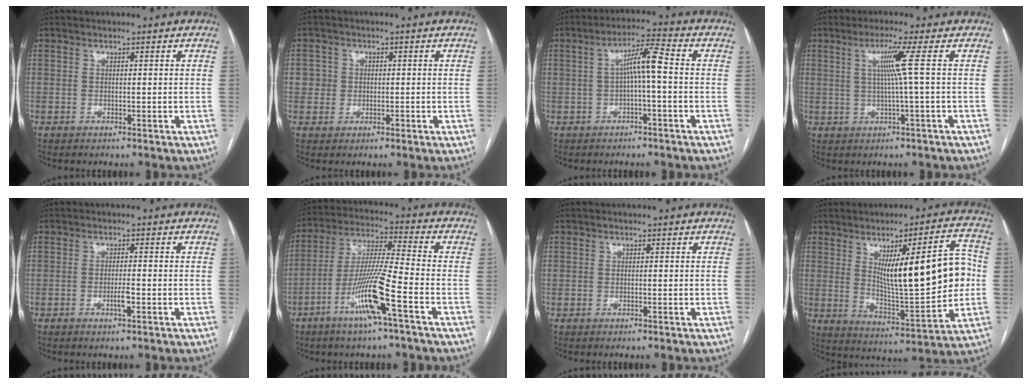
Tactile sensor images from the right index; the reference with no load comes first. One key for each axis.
{"total": 2.8, "fx": 0.1, "fy": 2.7, "fz": 0.2, "tx": 0.009, "ty": 0.010, "tz": 0.003}
{"total": 5.7, "fx": -0.2, "fy": 0.3, "fz": 5.6, "tx": -0.094, "ty": 0.023, "tz": -0.002}
{"total": 4.9, "fx": 0.9, "fy": -1.8, "fz": 4.4, "tx": -0.090, "ty": 0.002, "tz": 0.021}
{"total": 2.1, "fx": -0.8, "fy": 0.2, "fz": 1.9, "tx": -0.034, "ty": -0.002, "tz": -0.015}
{"total": 12.4, "fx": -5.8, "fy": -0.4, "fz": 10.9, "tx": -0.217, "ty": -0.007, "tz": -0.114}
{"total": 0.0}
{"total": 17.7, "fx": 2.2, "fy": 3.6, "fz": 17.2, "tx": -0.255, "ty": 0.010, "tz": 0.046}